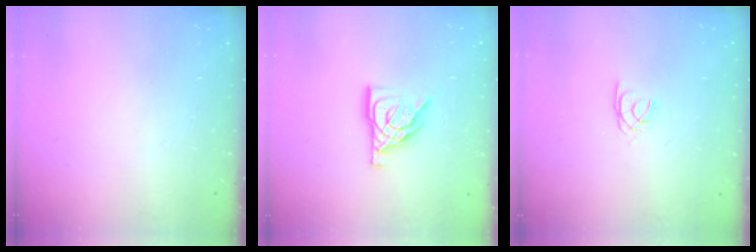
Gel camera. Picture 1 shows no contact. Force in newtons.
{"total": 11.5, "press": 11.4, "slide": 1.4}
{"total": 2.0, "press": 2.0, "slide": 0.3}